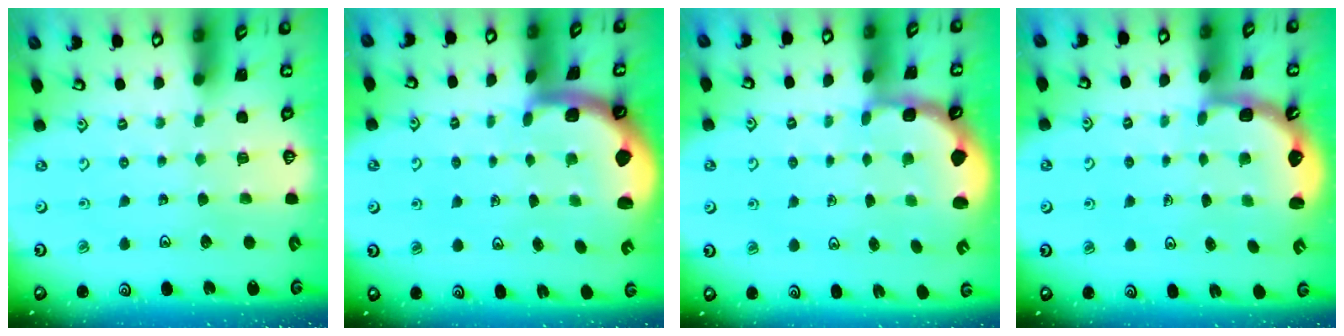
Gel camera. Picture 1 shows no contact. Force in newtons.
{"total": 1.7, "press": 1.6, "slide": 0.3}
{"total": 2.4, "press": 2.1, "slide": 1.2}
{"total": 2.5, "press": 2.1, "slide": 1.3}